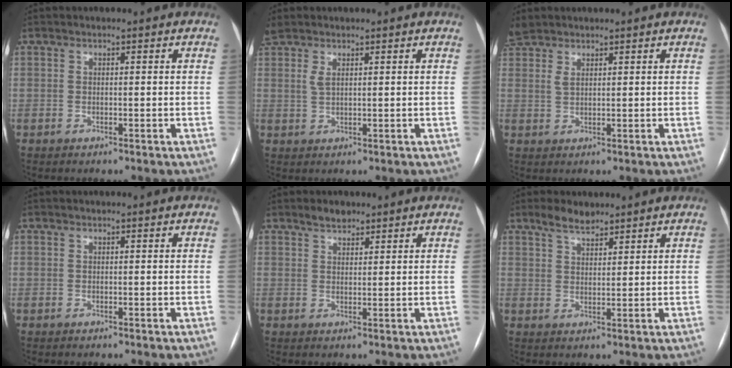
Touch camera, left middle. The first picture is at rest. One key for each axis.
{"total": 3.2, "fx": 2.0, "fy": 1.2, "fz": 2.1, "tx": -0.066, "ty": 0.011, "tz": 0.050}
{"total": 4.3, "fx": 3.4, "fy": 1.9, "fz": 1.8, "tx": -0.055, "ty": 0.012, "tz": 0.080}
{"total": 0.0}
{"total": 2.5, "fx": 2.1, "fy": 1.2, "fz": 0.9, "tx": -0.017, "ty": 0.006, "tz": 0.034}
{"total": 3.8, "fx": 3.2, "fy": 1.2, "fz": 1.7, "tx": -0.037, "ty": 0.006, "tz": 0.060}